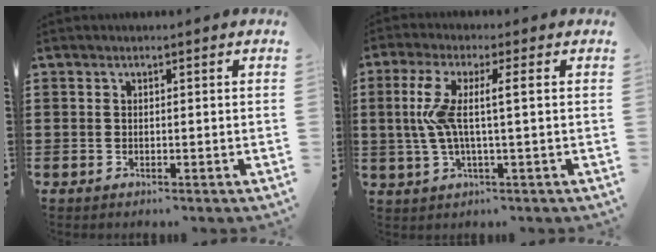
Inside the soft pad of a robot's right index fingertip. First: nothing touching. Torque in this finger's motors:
{"motor_torque": [0.77, -0.33, 0.60, 0.21]}